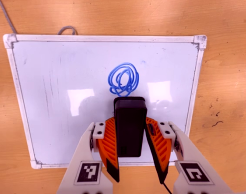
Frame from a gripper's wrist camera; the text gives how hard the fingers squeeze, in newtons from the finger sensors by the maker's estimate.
{"total": 4.5, "left": 3.8, "right": 5.2}